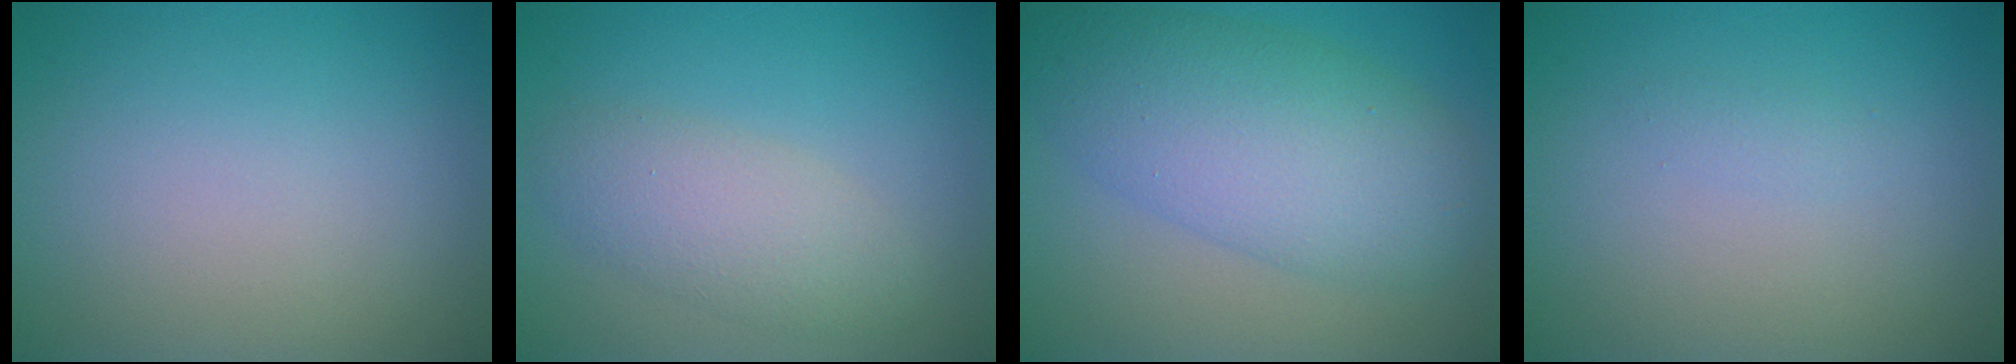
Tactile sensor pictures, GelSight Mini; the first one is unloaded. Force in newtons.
{"total": 3.5, "press": 3.5, "slide": 0.3}
{"total": 8.3, "press": 8.3, "slide": 0.0}
{"total": 0.6, "press": 0.6, "slide": 0.0}